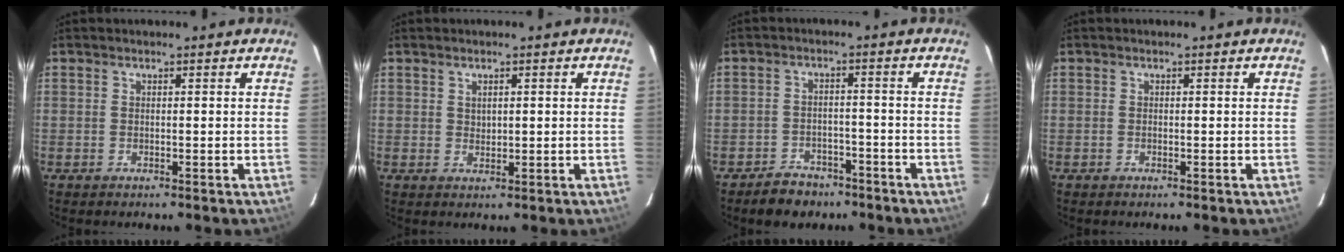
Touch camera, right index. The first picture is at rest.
{"total": 1.4, "force": [0.7, 1.0, 0.8], "torque": [-0.010, 0.003, 0.015]}
{"total": 7.1, "force": [-5.5, 4.0, 2.0], "torque": [-0.058, 0.018, -0.072]}
{"total": 0.0}